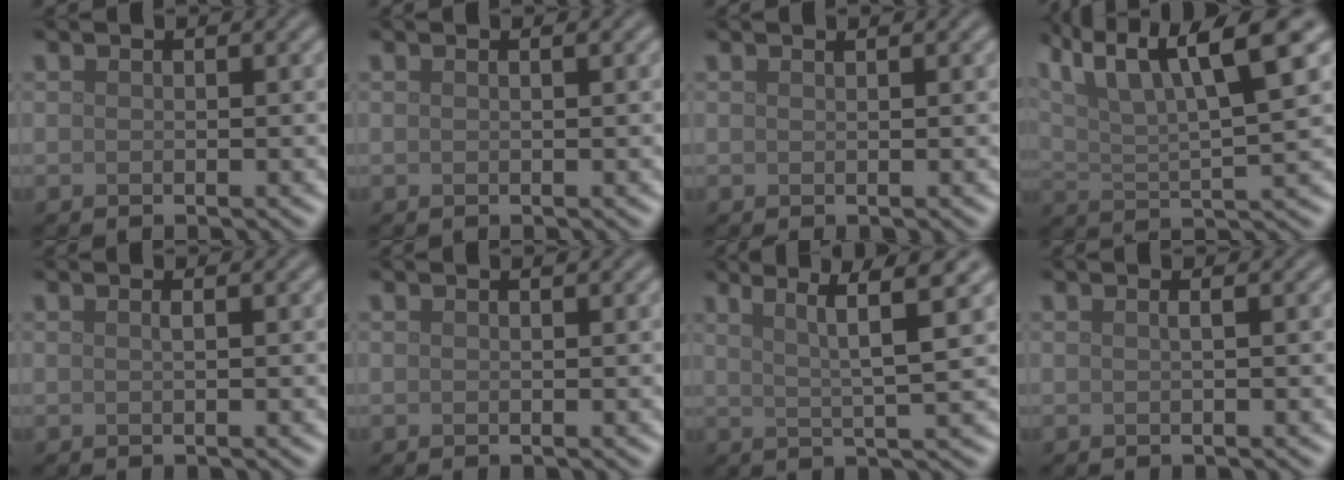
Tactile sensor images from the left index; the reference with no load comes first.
{"total": 0.0}
{"total": 0.0}
{"total": 11.2, "force": [6.0, 3.0, 8.9], "torque": [-0.158, 0.016, 0.101]}
{"total": 0.6, "force": [0.1, 0.2, 0.6], "torque": [-0.006, 0.003, 0.000]}
{"total": 0.0}
{"total": 5.5, "force": [3.0, 0.4, 4.6], "torque": [-0.076, 0.008, 0.055]}
{"total": 1.0, "force": [0.2, 0.4, 0.8], "torque": [-0.007, -0.002, -0.006]}